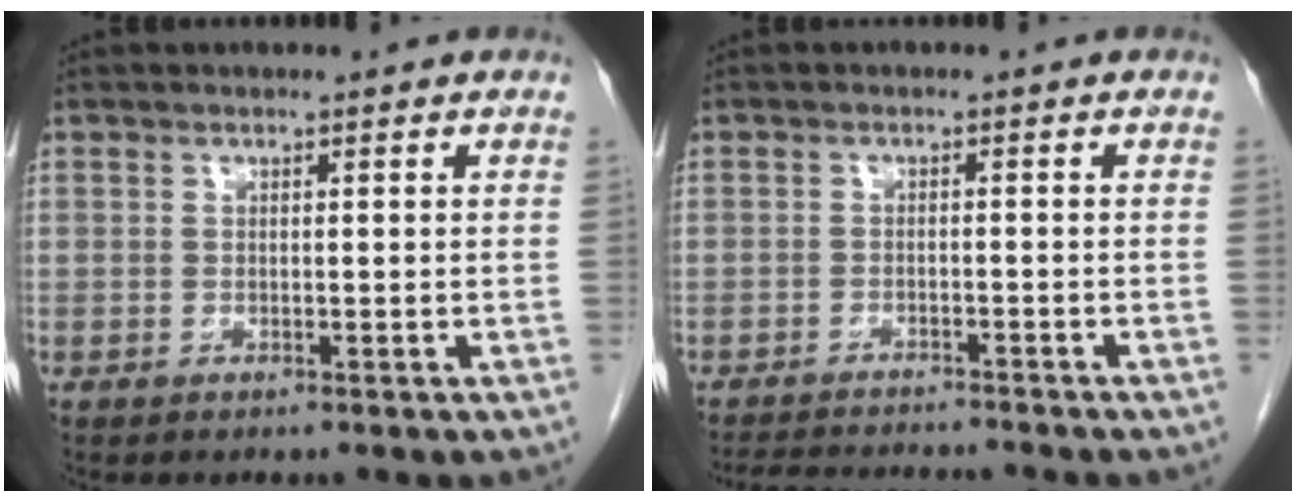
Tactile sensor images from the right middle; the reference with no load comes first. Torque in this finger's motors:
{"motor_torque": [0.28, -0.24, 0.05, 0.01]}